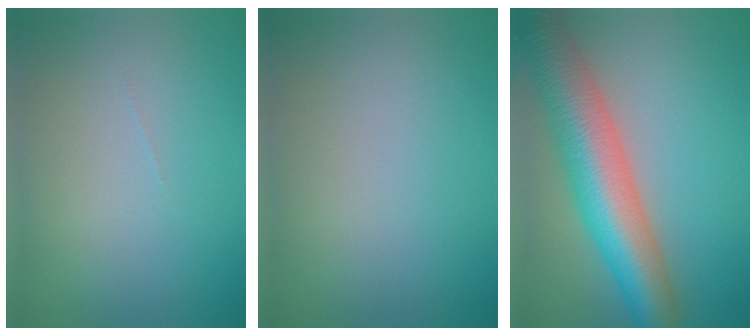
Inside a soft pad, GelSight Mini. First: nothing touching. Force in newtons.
{"total": 0.0}
{"total": 10.8, "press": 10.8, "slide": 0.5}